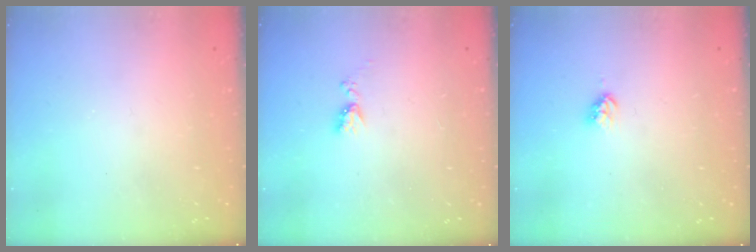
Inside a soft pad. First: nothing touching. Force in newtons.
{"total": 5.8, "press": 5.8, "slide": 0.7}
{"total": 3.3, "press": 3.3, "slide": 0.5}